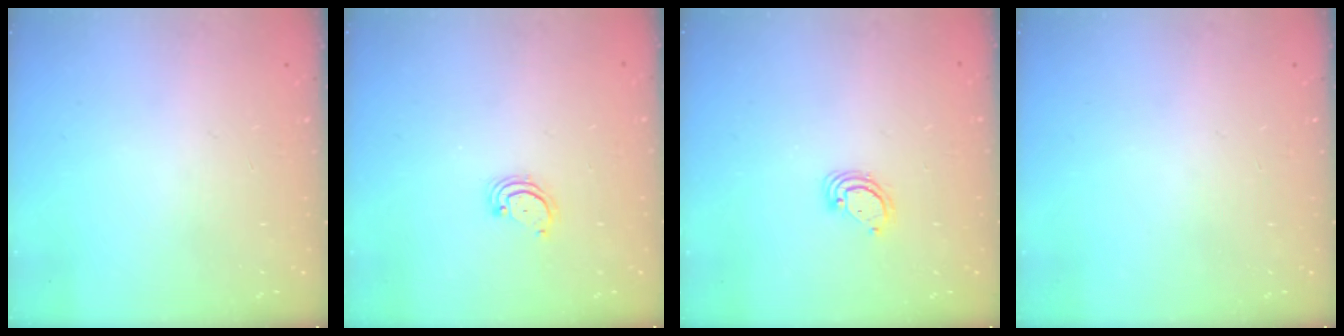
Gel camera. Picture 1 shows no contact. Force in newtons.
{"total": 2.5, "press": 2.5, "slide": 0.3}
{"total": 3.5, "press": 3.5, "slide": 0.1}
{"total": 0.0}